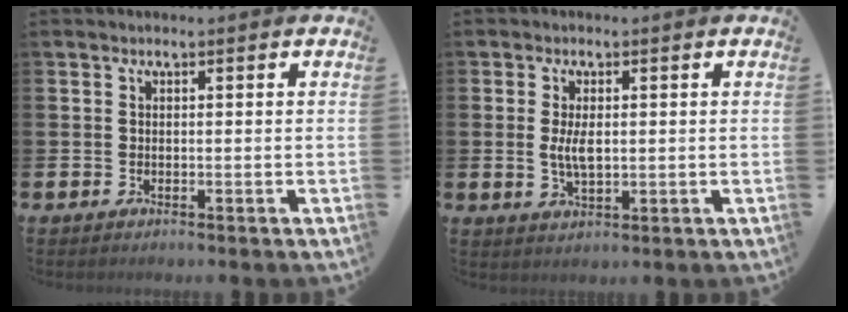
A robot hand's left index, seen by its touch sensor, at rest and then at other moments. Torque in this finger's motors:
{"motor_torque": [0.67, -0.14, 0.11, 0.08]}